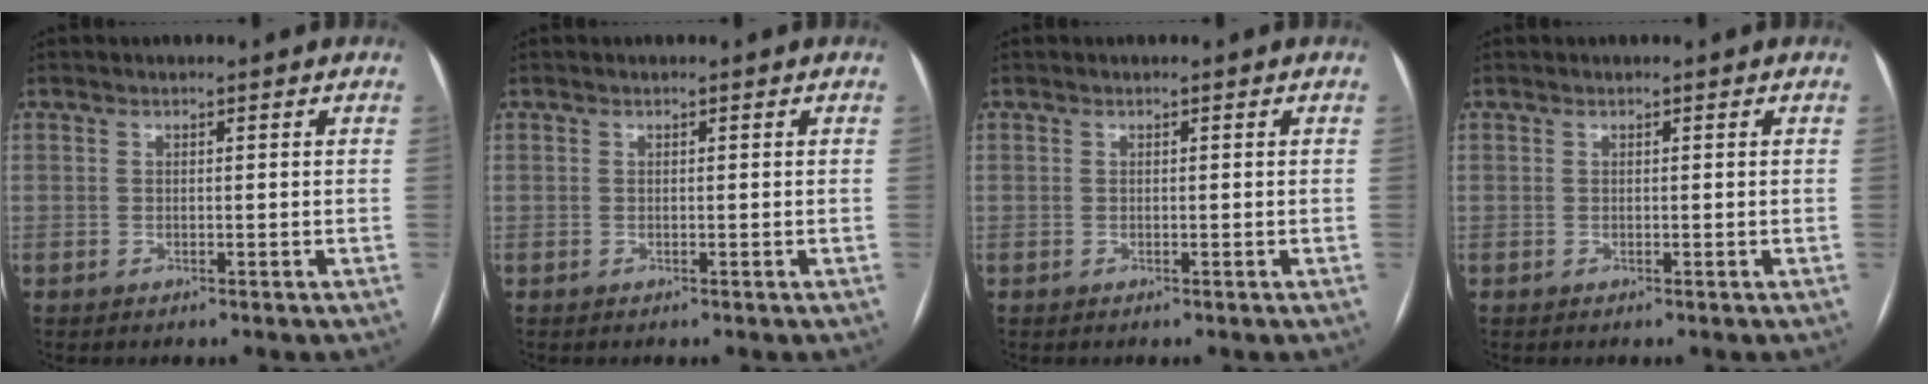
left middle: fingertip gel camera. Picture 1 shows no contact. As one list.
[{"total": 0.0}, {"total": 0.0}, {"total": 0.0}]